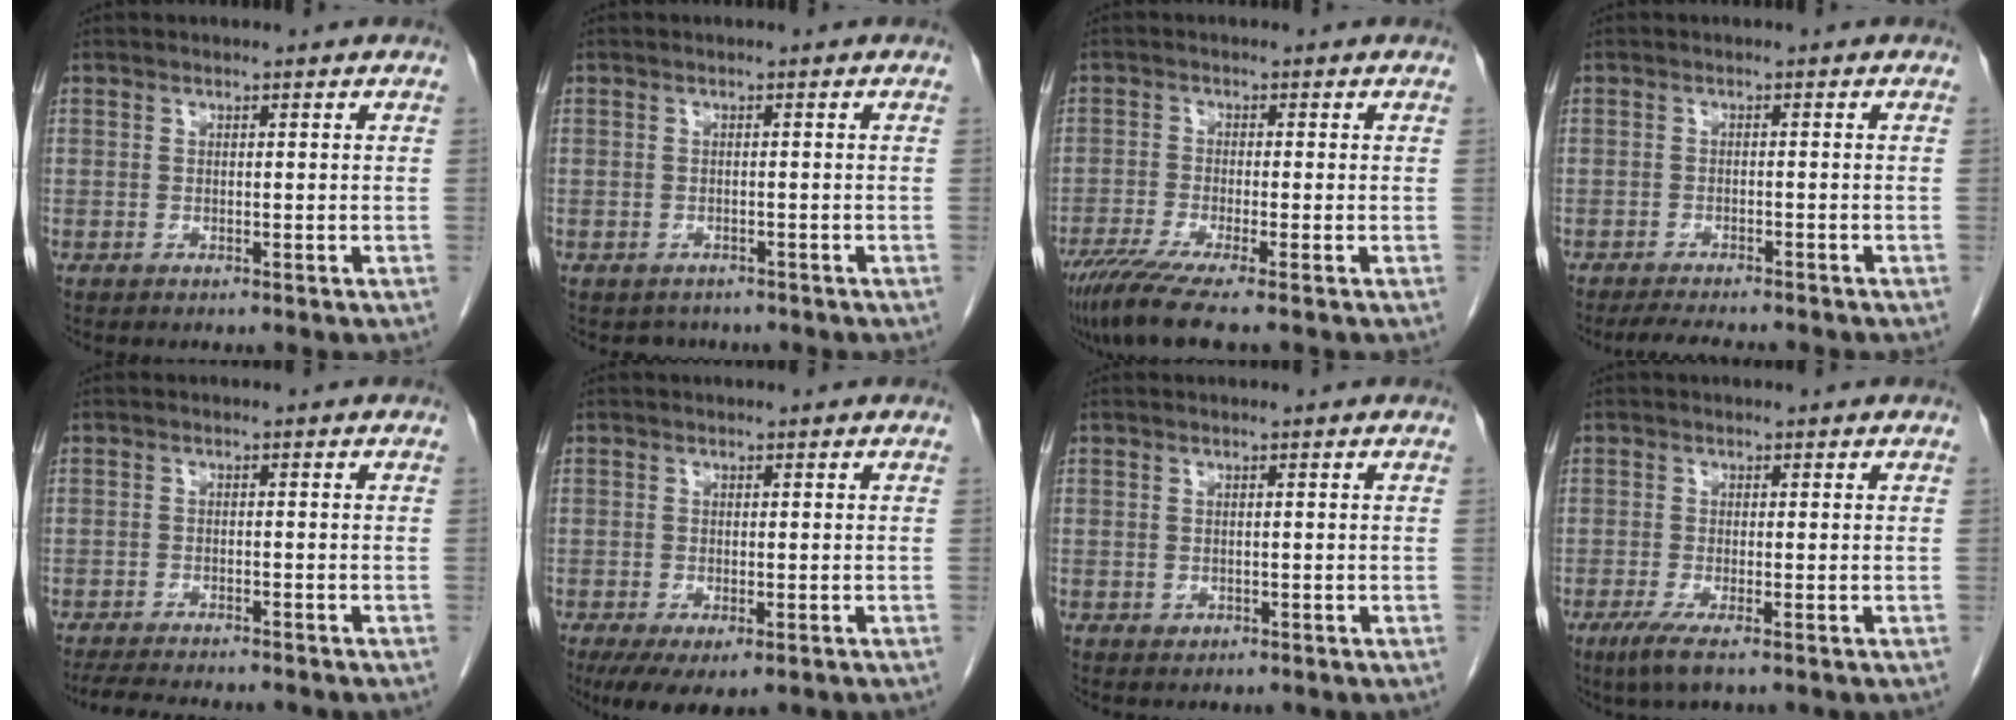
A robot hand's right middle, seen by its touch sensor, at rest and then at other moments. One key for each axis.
{"total": 2.2, "fx": -1.8, "fy": 1.2, "fz": -0.1, "tx": -0.005, "ty": 0.001, "tz": -0.027}
{"total": 7.4, "fx": -5.6, "fy": -0.5, "fz": 4.9, "tx": -0.082, "ty": -0.024, "tz": -0.097}
{"total": 6.4, "fx": -5.7, "fy": 1.0, "fz": 2.8, "tx": -0.040, "ty": -0.012, "tz": -0.086}
{"total": 9.0, "fx": -8.0, "fy": 1.2, "fz": 3.8, "tx": -0.057, "ty": -0.015, "tz": -0.117}
{"total": 6.0, "fx": -3.6, "fy": 2.4, "fz": 4.2, "tx": -0.062, "ty": -0.014, "tz": -0.054}
{"total": 0.6, "fx": -0.2, "fy": 0.6, "fz": 0.2, "tx": -0.006, "ty": 0.000, "tz": 0.001}
{"total": 3.3, "fx": -1.9, "fy": 0.2, "fz": 2.7, "tx": -0.057, "ty": -0.013, "tz": -0.036}